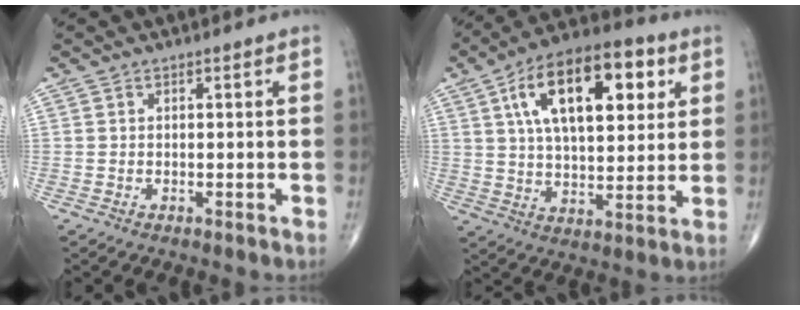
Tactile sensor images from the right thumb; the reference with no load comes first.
{"total": 20.7, "force": [7.2, 9.9, 16.7], "torque": [-0.245, -0.004, 0.111]}